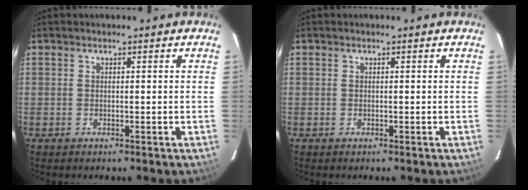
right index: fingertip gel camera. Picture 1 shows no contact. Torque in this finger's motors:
{"motor_torque": [0.00, 0.00, 0.00, 0.00]}